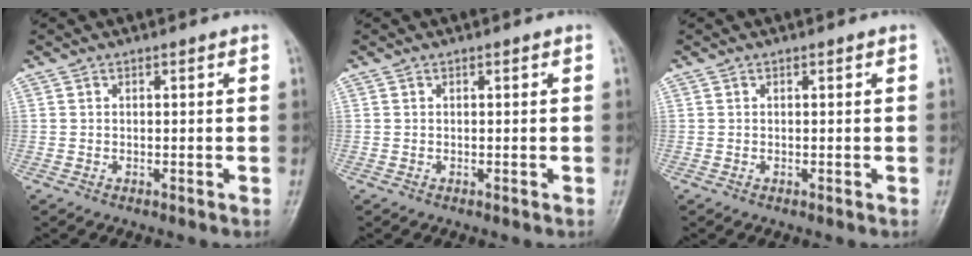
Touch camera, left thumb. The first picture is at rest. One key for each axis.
{"total": 0.0}
{"total": 0.0}